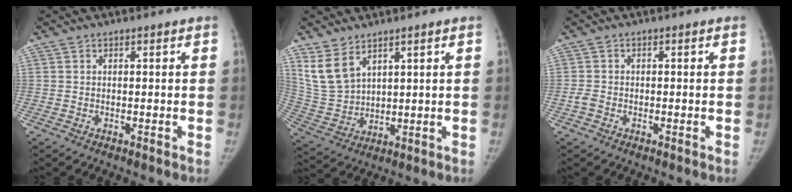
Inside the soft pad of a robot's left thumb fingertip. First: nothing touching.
{"total": 7.8, "force": [5.2, 4.2, 4.0], "torque": [-0.072, -0.024, 0.125]}
{"total": 1.6, "force": [-0.8, 1.2, 0.8], "torque": [-0.016, 0.002, -0.018]}